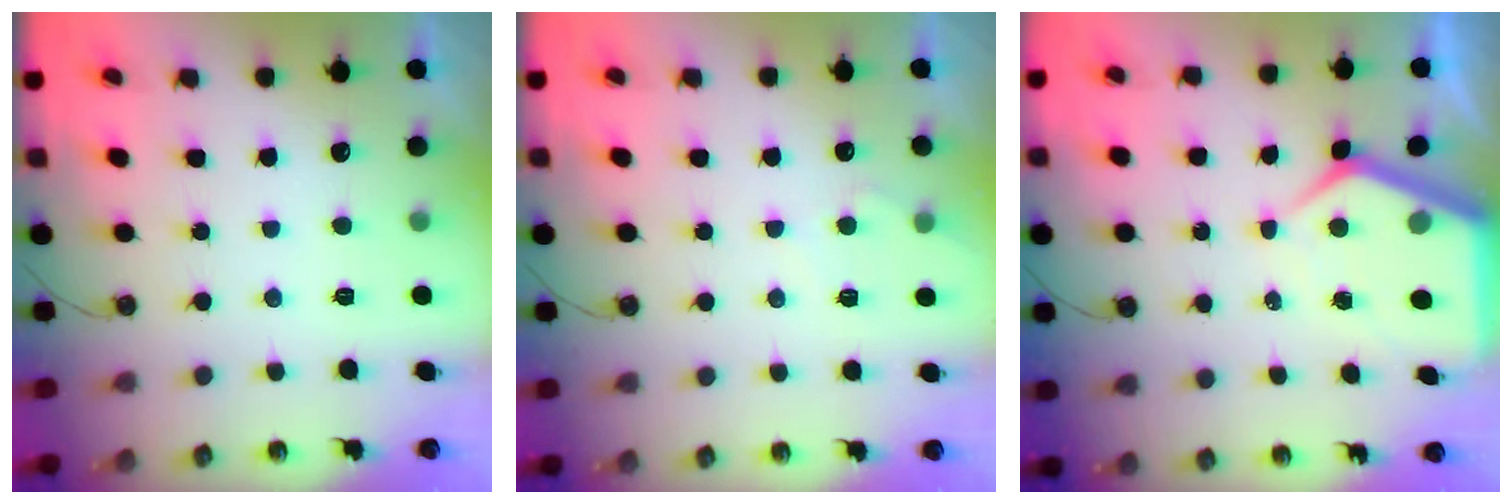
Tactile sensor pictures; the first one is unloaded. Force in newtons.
{"total": 4.3, "press": 4.3, "slide": 0.5}
{"total": 8.5, "press": 8.5, "slide": 0.7}